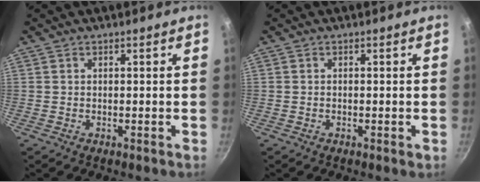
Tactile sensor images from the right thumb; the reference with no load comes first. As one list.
[{"total": 0.5, "force": [-0.3, 0.2, 0.4], "torque": [-0.007, 0.002, -0.006]}]